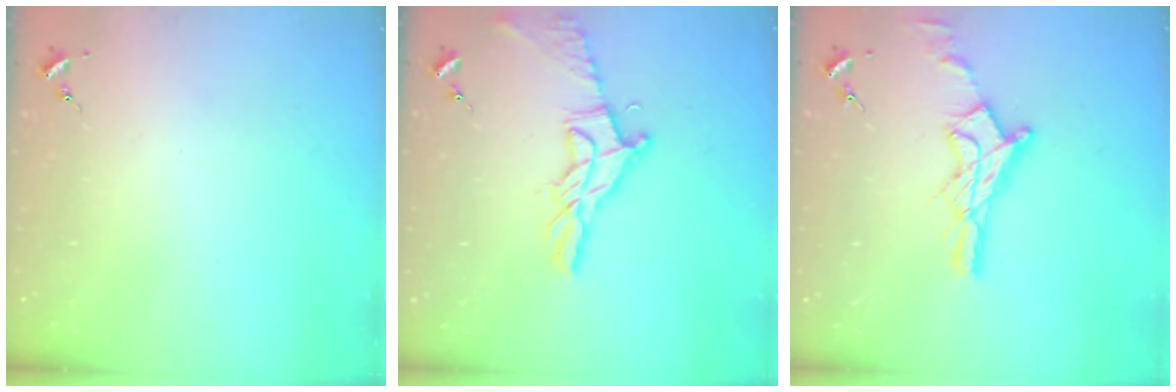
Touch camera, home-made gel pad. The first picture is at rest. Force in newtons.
{"total": 12.7, "press": 12.7, "slide": 0.6}
{"total": 13.3, "press": 13.3, "slide": 1.0}